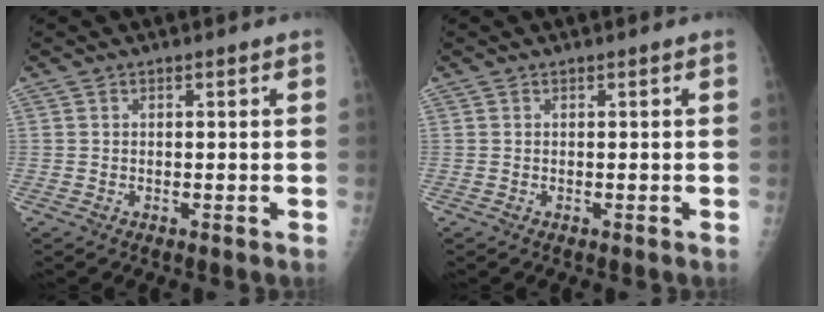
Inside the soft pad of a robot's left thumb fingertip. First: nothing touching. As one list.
[{"total": 0.0}]